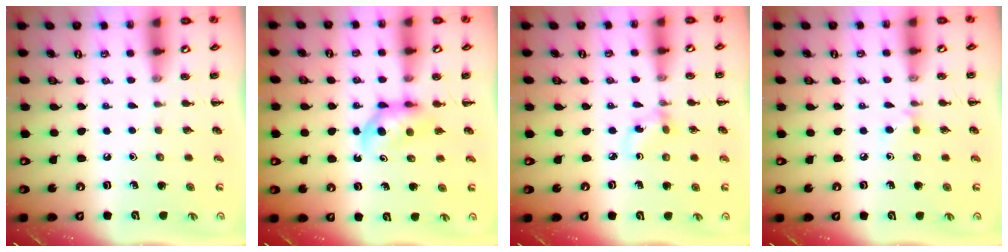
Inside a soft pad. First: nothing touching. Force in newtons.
{"total": 4.8, "press": 4.7, "slide": 0.8}
{"total": 2.8, "press": 2.6, "slide": 1.0}
{"total": 4.8, "press": 4.5, "slide": 1.5}